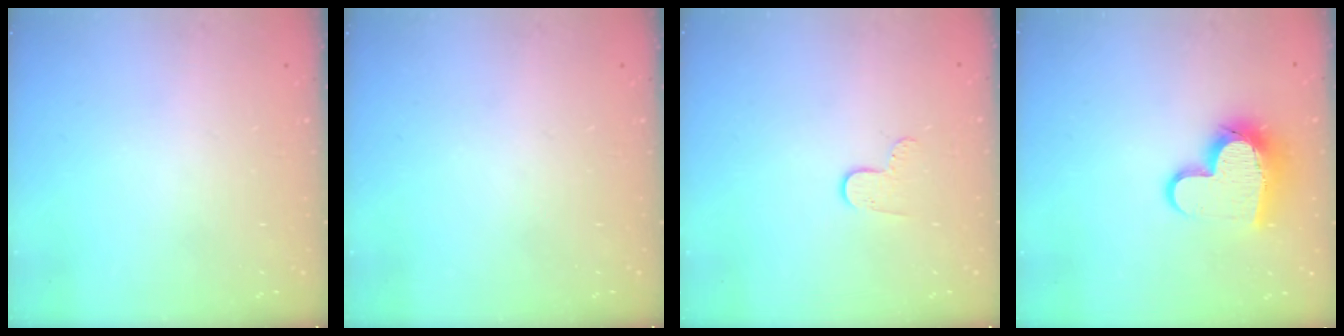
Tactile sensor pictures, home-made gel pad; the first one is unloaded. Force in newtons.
{"total": 0.0}
{"total": 6.0, "press": 6.0, "slide": 0.5}
{"total": 13.2, "press": 13.2, "slide": 1.1}